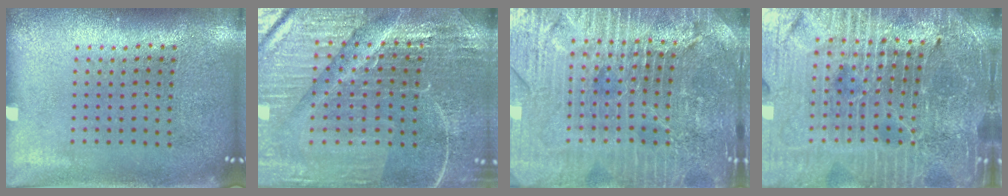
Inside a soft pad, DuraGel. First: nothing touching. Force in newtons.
{"total": 4.5, "press": 4.4, "slide": 1.3}
{"total": 5.2, "press": 4.8, "slide": 2.1}
{"total": 5.9, "press": 5.3, "slide": 2.4}